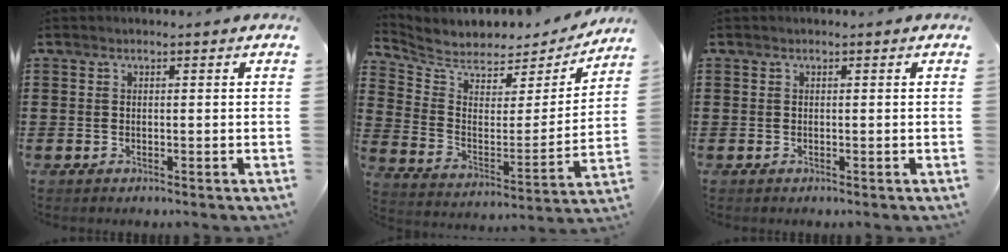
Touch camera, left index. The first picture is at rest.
{"total": 5.2, "force": [4.8, 1.9, 0.8], "torque": [-0.052, -0.042, 0.079]}
{"total": 0.0}